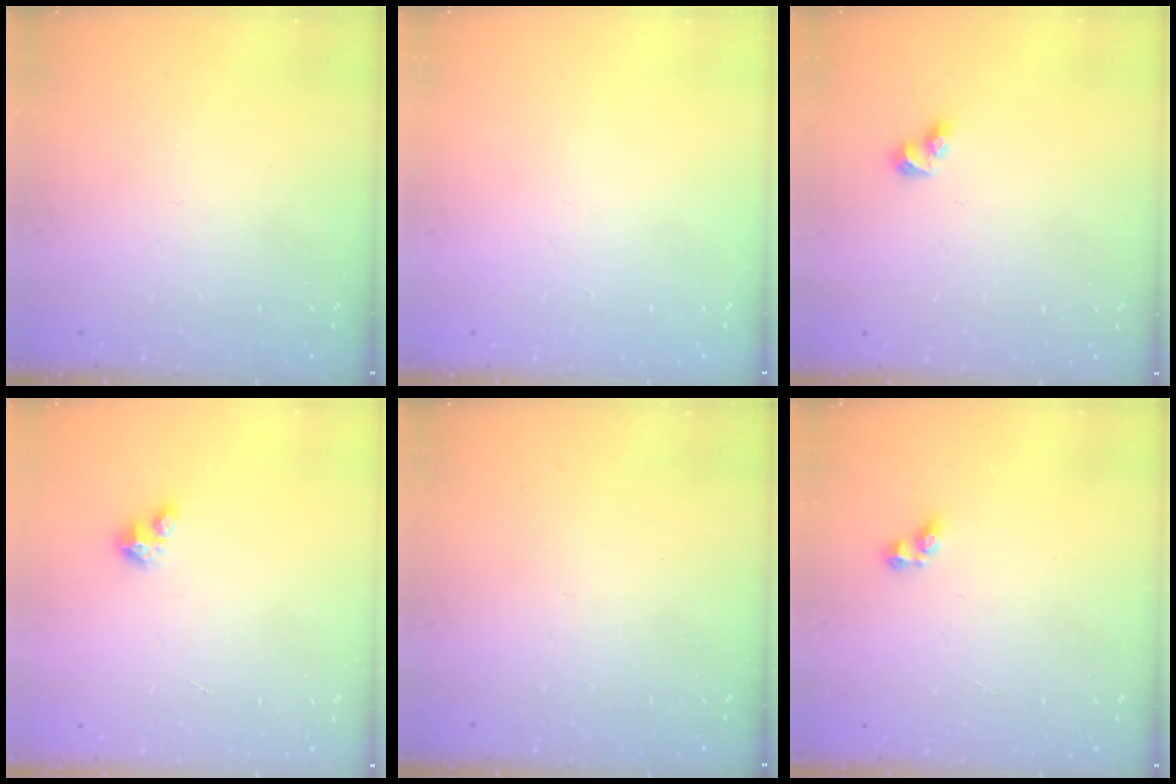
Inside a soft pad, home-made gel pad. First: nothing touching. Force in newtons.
{"total": 0.0}
{"total": 3.6, "press": 3.5, "slide": 0.7}
{"total": 2.8, "press": 2.8, "slide": 0.2}
{"total": 0.0}
{"total": 3.0, "press": 2.9, "slide": 0.9}